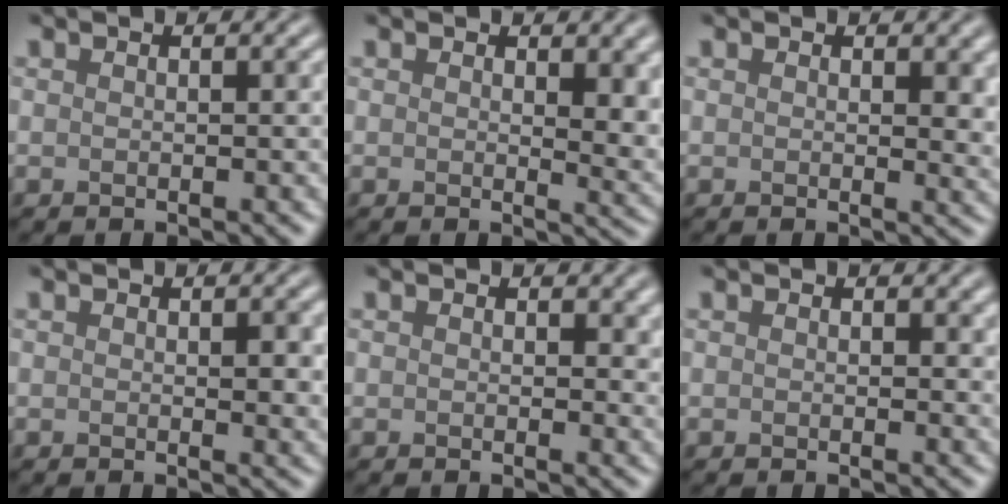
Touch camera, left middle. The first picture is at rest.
{"total": 3.6, "force": [1.1, 1.7, 3.0], "torque": [-0.031, -0.007, 0.019]}
{"total": 2.2, "force": [0.6, 1.1, 1.7], "torque": [-0.016, -0.003, 0.006]}
{"total": 1.4, "force": [0.2, 0.6, 1.3], "torque": [-0.013, -0.005, 0.004]}
{"total": 1.6, "force": [0.6, 1.1, 0.9], "torque": [-0.007, -0.003, 0.003]}
{"total": 0.8, "force": [0.4, 0.5, 0.4], "torque": [-0.002, -0.001, 0.003]}